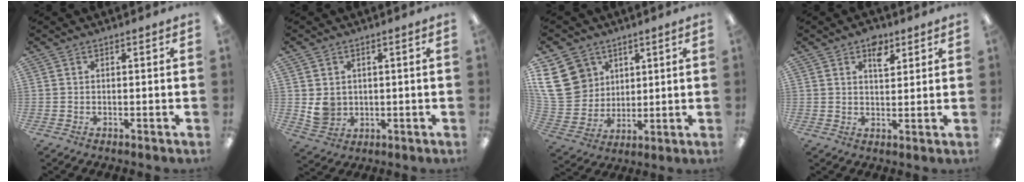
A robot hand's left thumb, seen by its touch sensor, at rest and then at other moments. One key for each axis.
{"total": 4.6, "fx": 1.1, "fy": 4.2, "fz": 1.4, "tx": -0.017, "ty": 0.004, "tz": 0.023}
{"total": 14.3, "fx": 5.8, "fy": 11.9, "fz": 5.4, "tx": -0.116, "ty": -0.018, "tz": 0.118}
{"total": 5.6, "fx": 3.3, "fy": 3.1, "fz": 3.3, "tx": -0.032, "ty": -0.012, "tz": 0.052}